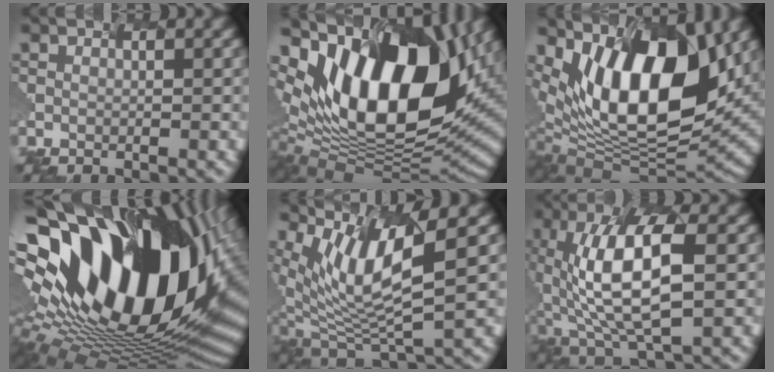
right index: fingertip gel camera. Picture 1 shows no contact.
{"total": 15.6, "force": [4.7, 8.8, 12.0], "torque": [-0.210, 0.004, 0.078]}
{"total": 14.1, "force": [4.8, 6.6, 11.5], "torque": [-0.200, 0.009, 0.074]}
{"total": 20.2, "force": [4.3, 12.0, 15.7], "torque": [-0.288, -0.012, 0.085]}
{"total": 7.9, "force": [3.3, 1.7, 7.0], "torque": [-0.150, -0.001, 0.073]}
{"total": 9.8, "force": [-0.5, 3.7, 9.0], "torque": [-0.173, 0.002, -0.005]}